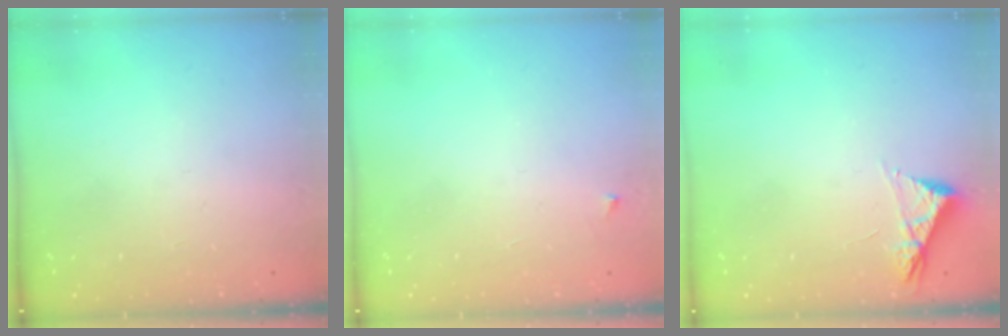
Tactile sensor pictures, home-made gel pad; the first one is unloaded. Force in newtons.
{"total": 3.2, "press": 3.2, "slide": 0.5}
{"total": 4.5, "press": 4.4, "slide": 0.5}